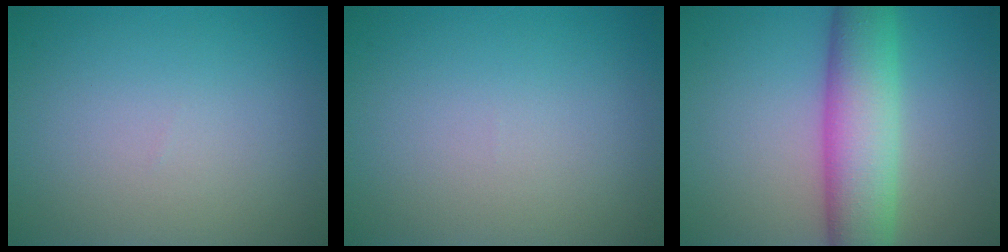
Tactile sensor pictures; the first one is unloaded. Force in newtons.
{"total": 0.0}
{"total": 7.8, "press": 7.8, "slide": 0.2}